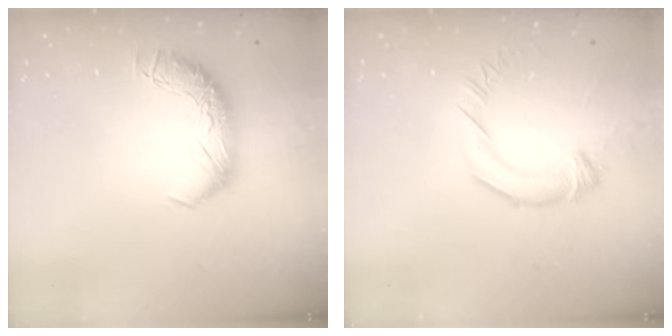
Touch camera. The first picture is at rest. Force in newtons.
{"total": 2.1, "press": 2.1, "slide": 0.3}